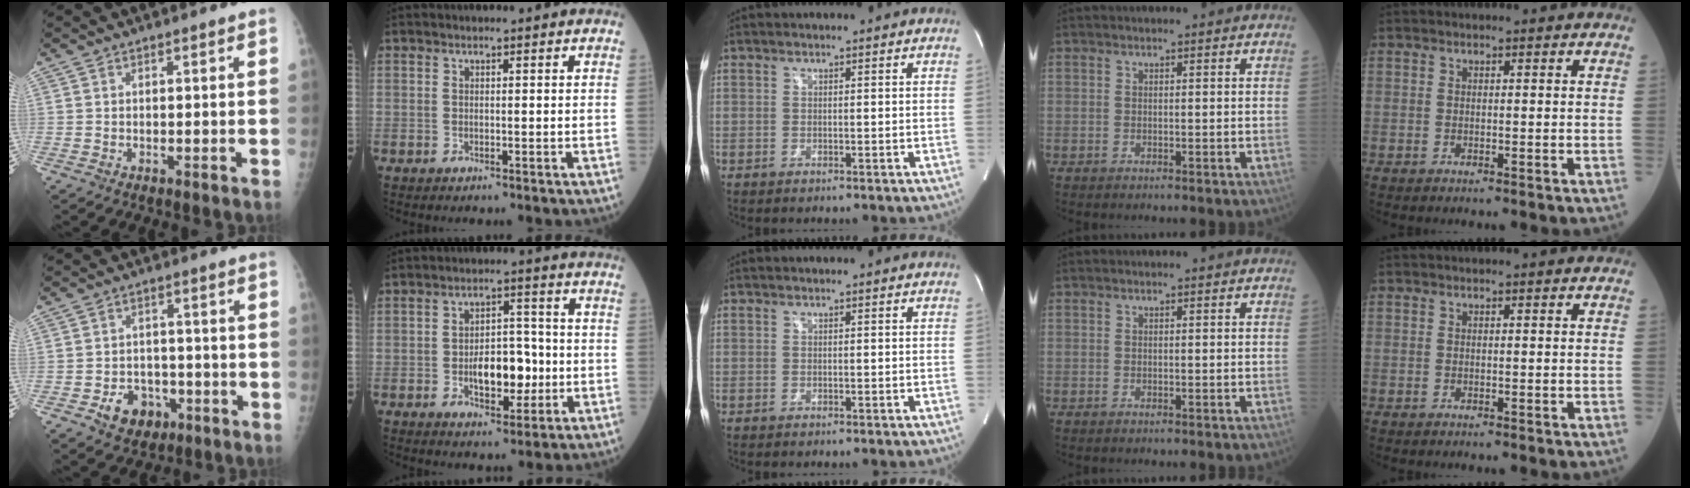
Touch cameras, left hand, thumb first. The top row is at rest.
{"thumb": {"total": 7.0, "force": [-3.1, 5.5, 2.9], "torque": [-0.020, 0.025, -0.042]}, "index": {"total": 7.5, "force": [-1.5, 3.9, 6.3], "torque": [-0.106, 0.011, -0.020]}}